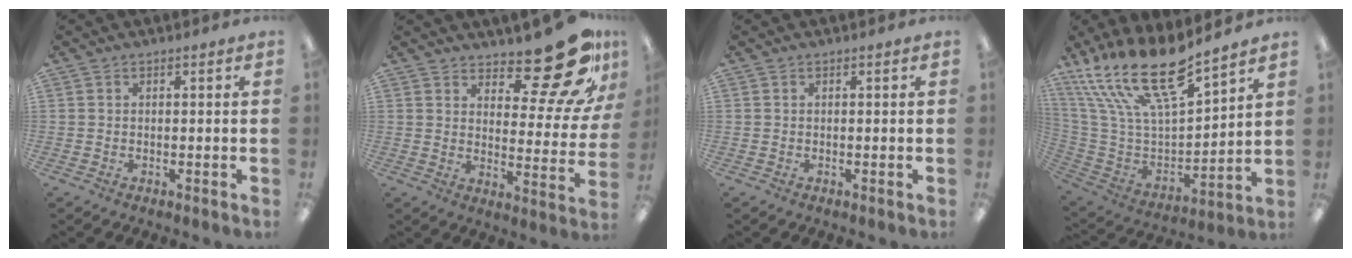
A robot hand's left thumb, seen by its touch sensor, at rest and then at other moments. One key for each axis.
{"total": 17.7, "fx": 13.5, "fy": 6.0, "fz": 9.7, "tx": -0.119, "ty": -0.104, "tz": 0.221}
{"total": 0.0}
{"total": 22.4, "fx": 17.0, "fy": 6.5, "fz": 13.0, "tx": -0.262, "ty": -0.112, "tz": 0.299}